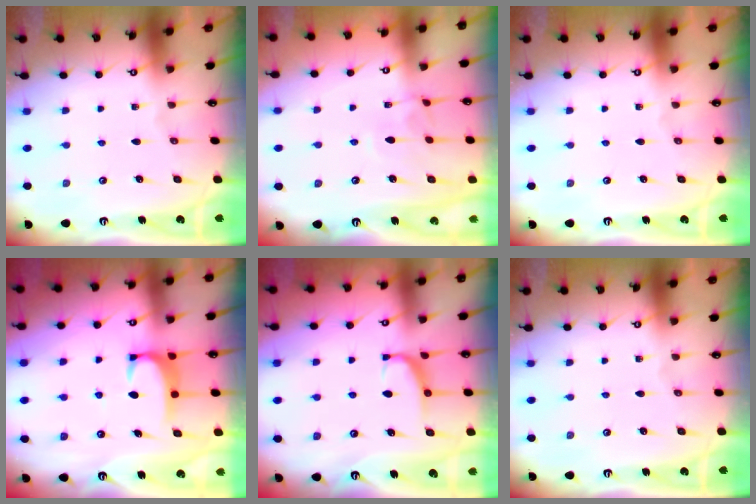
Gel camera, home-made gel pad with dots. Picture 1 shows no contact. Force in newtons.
{"total": 3.0, "press": 3.0, "slide": 0.2}
{"total": 0.0}
{"total": 1.9, "press": 1.8, "slide": 0.6}
{"total": 2.1, "press": 2.0, "slide": 0.6}
{"total": 0.0}